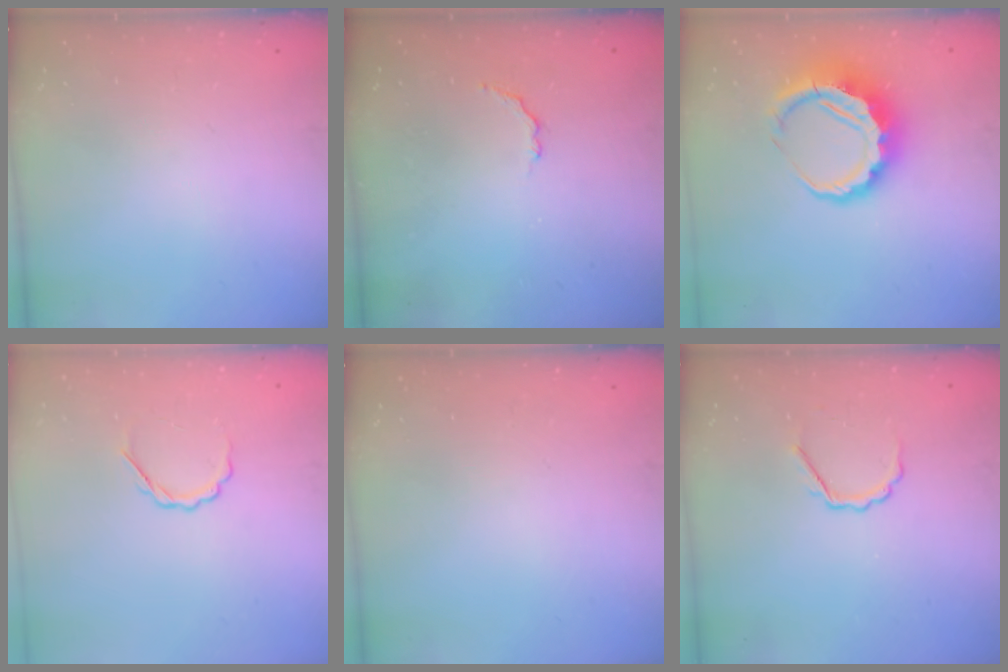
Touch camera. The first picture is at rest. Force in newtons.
{"total": 2.9, "press": 2.7, "slide": 0.9}
{"total": 9.2, "press": 9.0, "slide": 1.9}
{"total": 4.0, "press": 3.9, "slide": 0.9}
{"total": 0.0}
{"total": 4.0, "press": 3.9, "slide": 0.7}